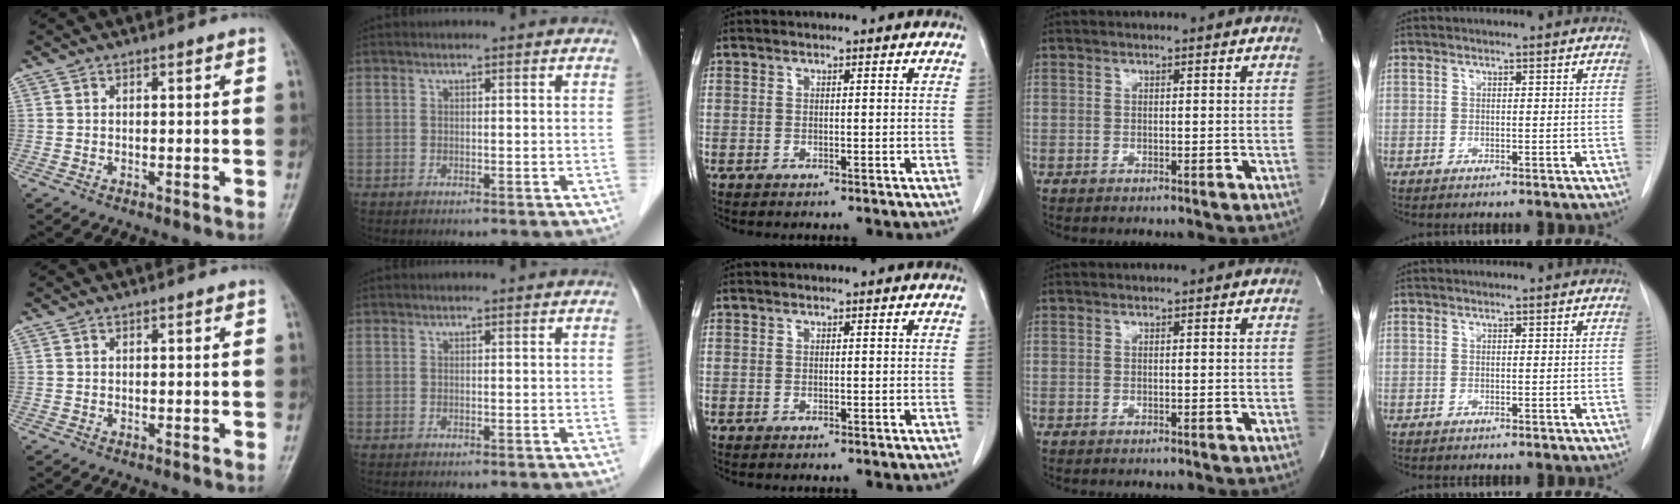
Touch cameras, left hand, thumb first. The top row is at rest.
{}